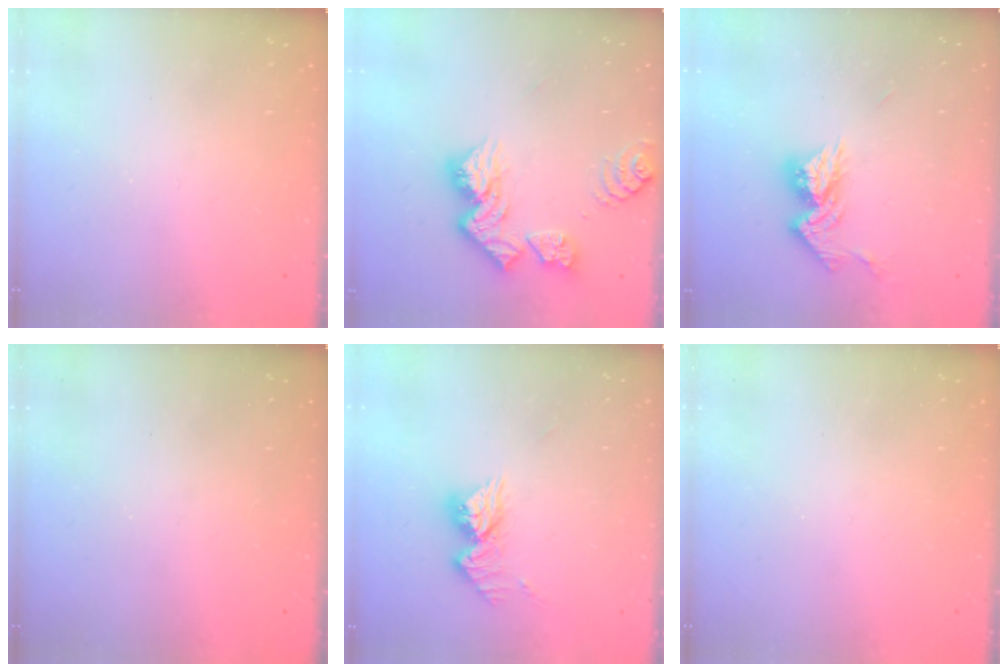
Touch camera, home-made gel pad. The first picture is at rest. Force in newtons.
{"total": 13.1, "press": 13.0, "slide": 1.4}
{"total": 11.5, "press": 11.4, "slide": 1.0}
{"total": 0.0}
{"total": 10.6, "press": 10.6, "slide": 1.0}
{"total": 0.0}